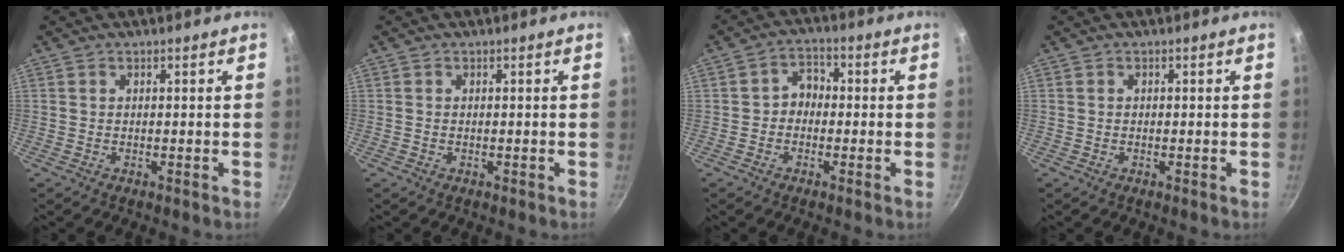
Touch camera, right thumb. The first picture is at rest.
{"total": 0.0}
{"total": 4.3, "force": [-0.6, 3.6, 2.4], "torque": [-0.011, 0.018, -0.021]}
{"total": 0.0}